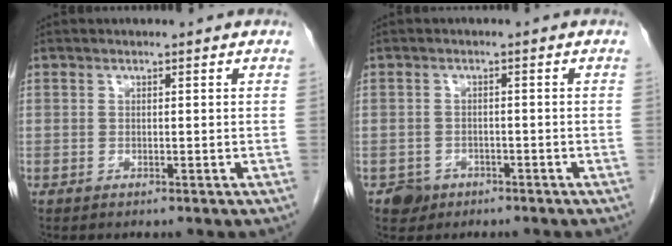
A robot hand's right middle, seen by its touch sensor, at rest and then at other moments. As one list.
[{"total": 2.6, "force": [-1.6, 2.0, 0.3], "torque": [-0.003, 0.009, -0.022]}]